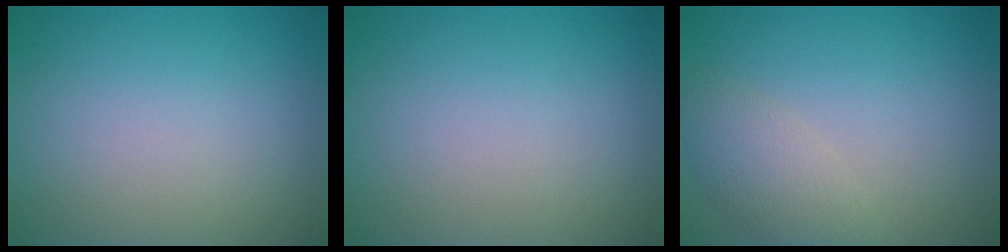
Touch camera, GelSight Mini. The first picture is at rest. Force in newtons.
{"total": 0.0}
{"total": 3.0, "press": 2.9, "slide": 0.4}